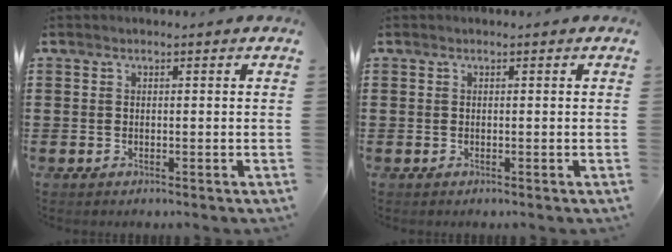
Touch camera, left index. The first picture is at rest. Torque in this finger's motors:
{"motor_torque": [-0.05, -0.05, 0.00, 0.00]}